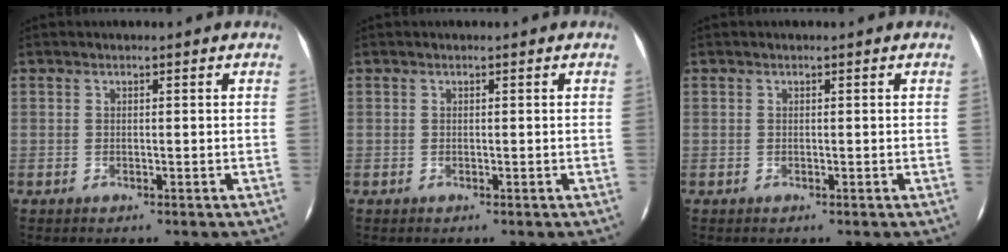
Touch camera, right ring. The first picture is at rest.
{"total": 0.0}
{"total": 0.0}